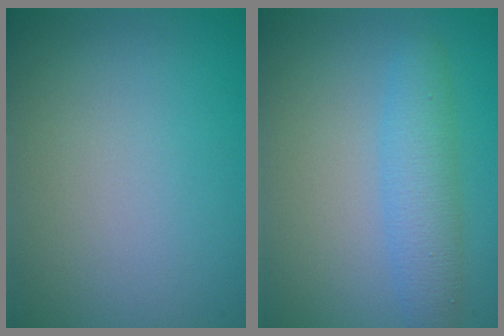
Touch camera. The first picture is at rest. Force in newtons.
{"total": 3.3, "press": 3.3, "slide": 0.1}